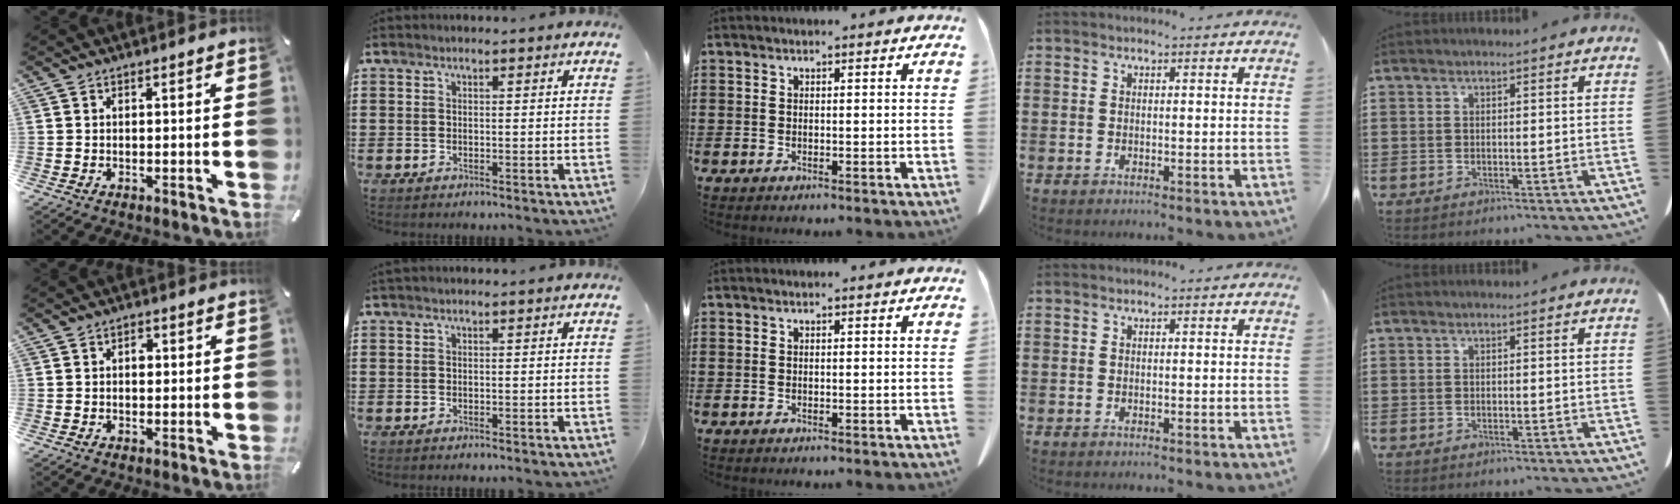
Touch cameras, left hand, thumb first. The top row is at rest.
{"thumb": {"total": 1.9, "force": [0.1, 1.4, 1.3], "torque": [-0.002, -0.003, -0.005]}}